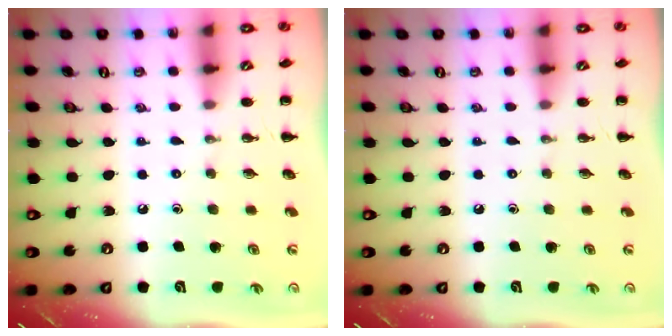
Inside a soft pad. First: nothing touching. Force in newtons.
{"total": 0.0}